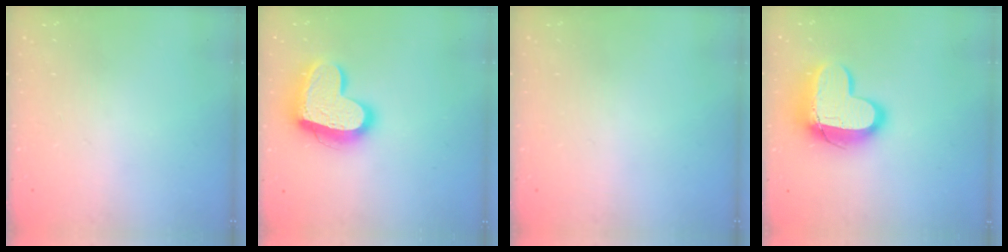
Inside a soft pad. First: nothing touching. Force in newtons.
{"total": 18.7, "press": 18.6, "slide": 1.6}
{"total": 0.0}
{"total": 15.2, "press": 15.2, "slide": 1.3}